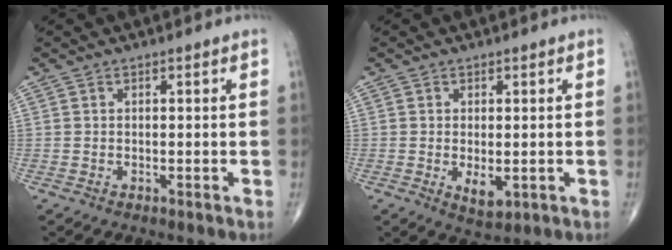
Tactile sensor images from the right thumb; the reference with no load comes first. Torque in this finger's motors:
{"motor_torque": [-0.46, 0.01, 0.25, 0.26, 0.10]}